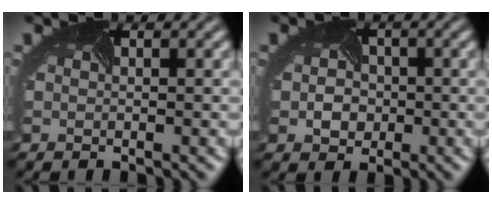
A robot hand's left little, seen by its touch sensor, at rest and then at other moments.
{"total": 2.2, "force": [-0.4, 2.0, 0.9], "torque": [-0.014, 0.000, -0.012]}